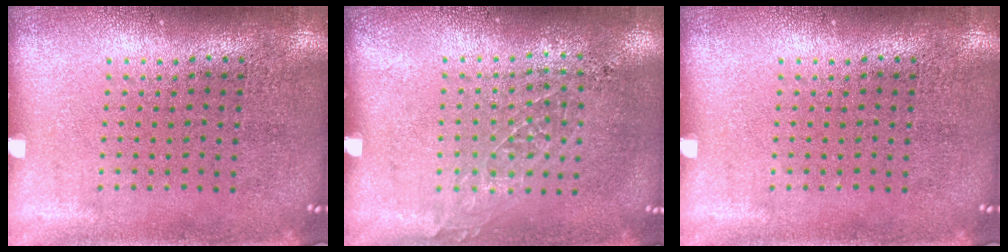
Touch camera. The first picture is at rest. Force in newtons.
{"total": 0.9, "press": 0.8, "slide": 0.2}
{"total": 0.0}